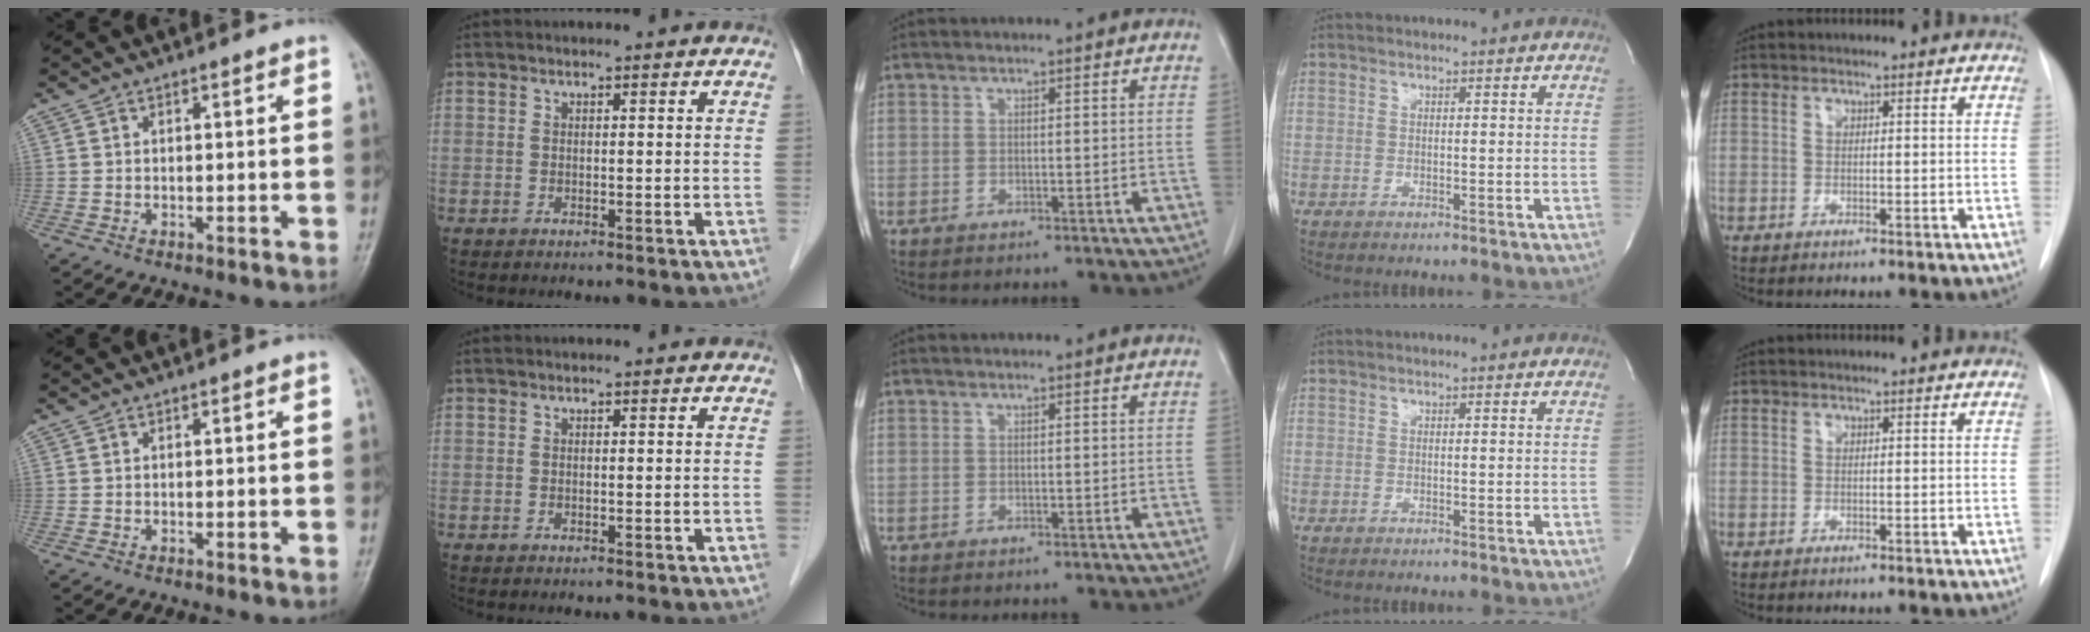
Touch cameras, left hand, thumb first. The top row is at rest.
{}